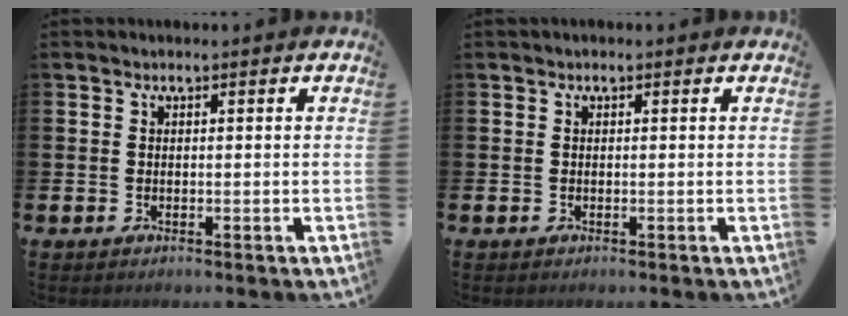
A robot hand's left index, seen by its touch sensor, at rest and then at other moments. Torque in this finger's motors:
{"motor_torque": [0.84, -1.30, 0.28, 0.14]}